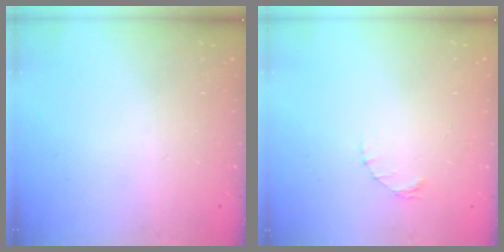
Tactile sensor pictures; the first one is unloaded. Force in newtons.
{"total": 1.6, "press": 1.5, "slide": 0.3}